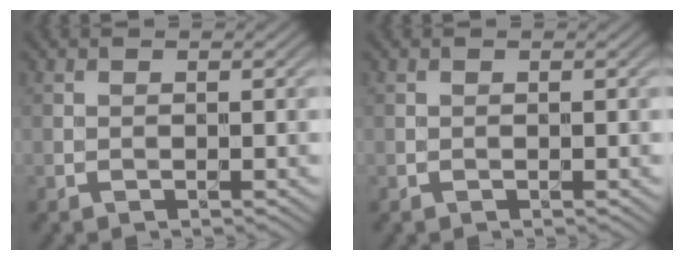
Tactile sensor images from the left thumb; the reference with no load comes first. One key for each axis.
{"total": 0.0}